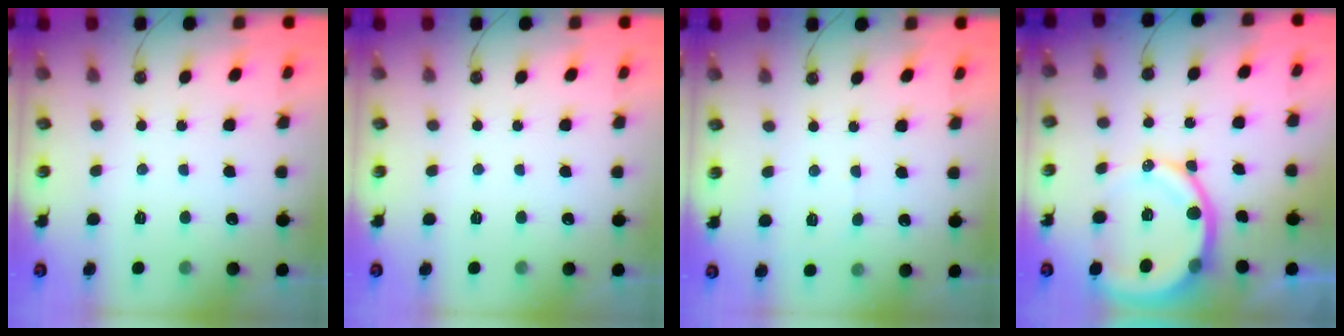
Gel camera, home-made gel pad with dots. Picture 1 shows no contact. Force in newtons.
{"total": 0.0}
{"total": 3.6, "press": 3.6, "slide": 0.5}
{"total": 14.5, "press": 14.4, "slide": 1.8}